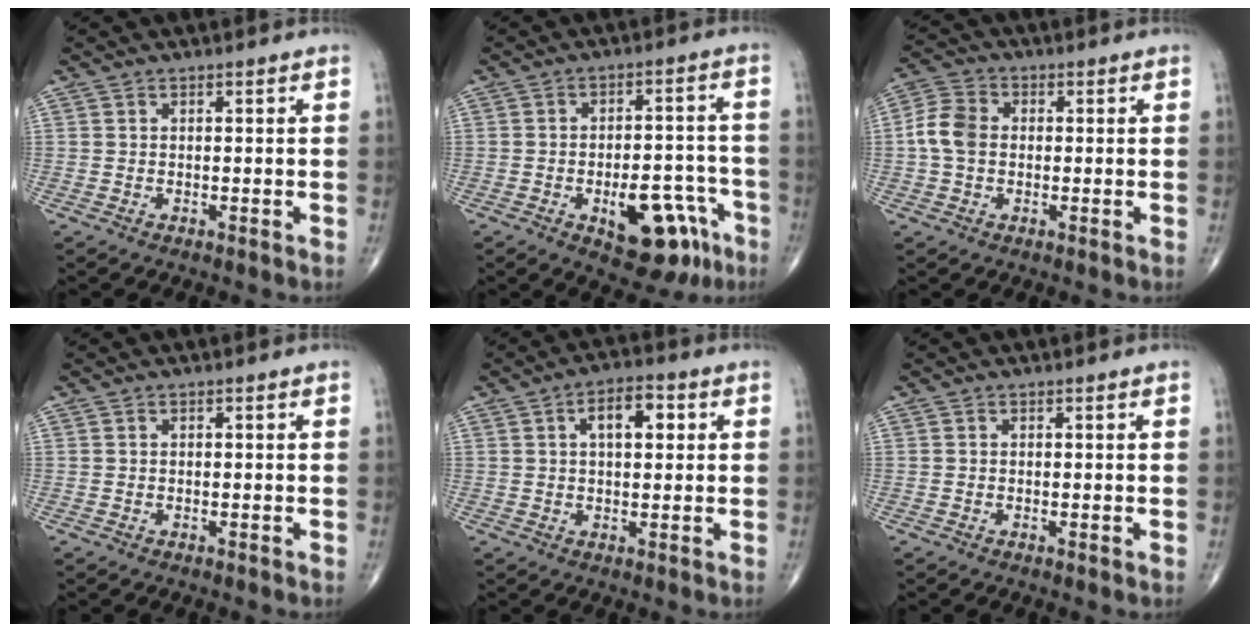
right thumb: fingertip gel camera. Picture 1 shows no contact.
{"total": 14.4, "force": [-6.7, 7.0, 10.7], "torque": [-0.115, 0.044, -0.081]}
{"total": 6.6, "force": [-0.1, 5.0, 4.3], "torque": [-0.086, 0.017, -0.012]}
{"total": 0.0}
{"total": 6.9, "force": [1.9, 3.5, 5.7], "torque": [-0.072, 0.008, 0.025]}
{"total": 0.0}